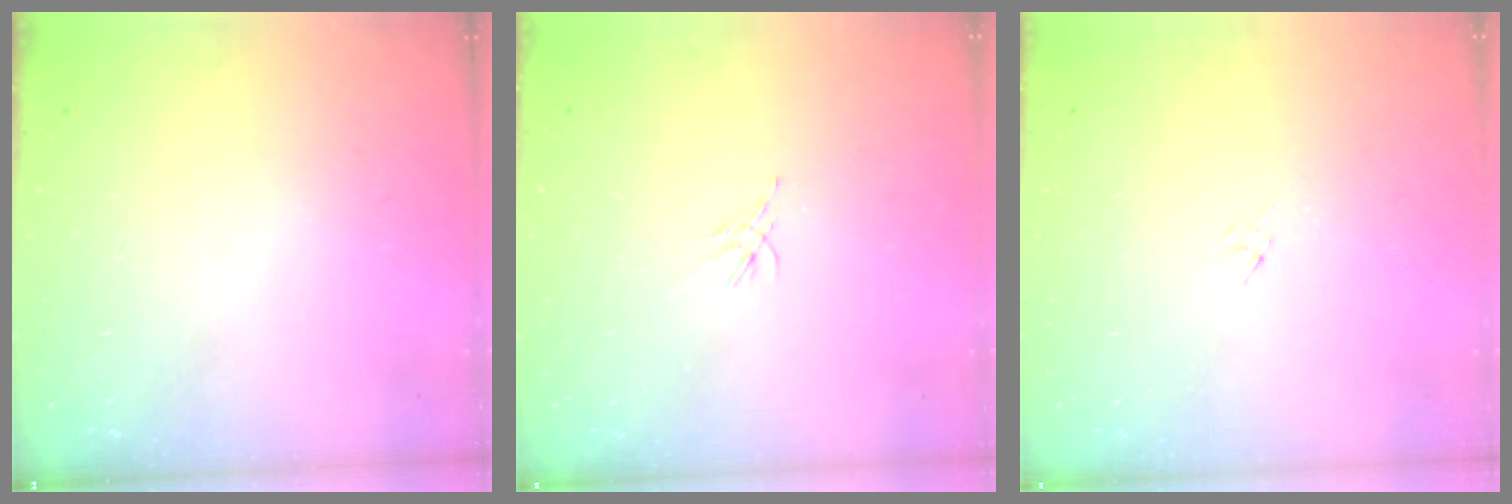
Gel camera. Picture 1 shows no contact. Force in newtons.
{"total": 2.0, "press": 1.9, "slide": 0.7}
{"total": 1.6, "press": 1.6, "slide": 0.4}